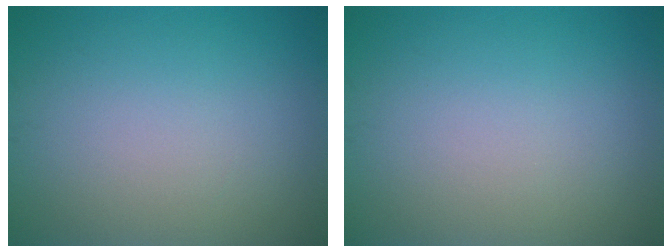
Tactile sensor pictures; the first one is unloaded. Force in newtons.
{"total": 0.0}